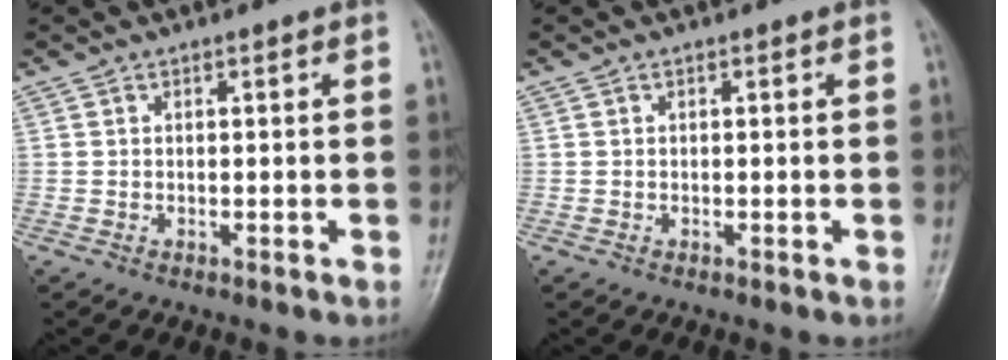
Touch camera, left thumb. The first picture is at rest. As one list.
[{"total": 0.0}]